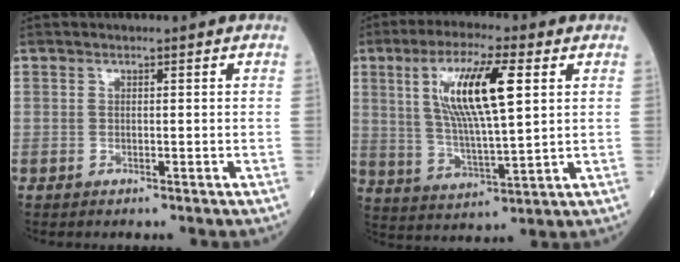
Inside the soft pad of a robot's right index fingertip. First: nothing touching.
{"total": 13.0, "force": [3.9, 2.1, 12.2], "torque": [-0.236, 0.006, 0.073]}